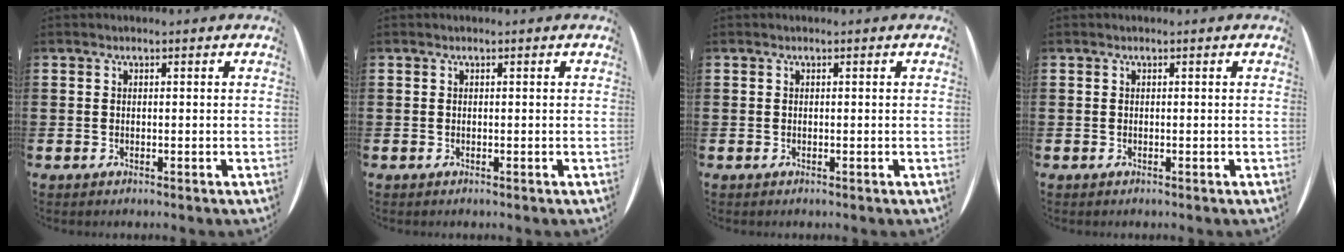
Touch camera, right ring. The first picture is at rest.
{"total": 0.0}
{"total": 0.0}
{"total": 0.0}